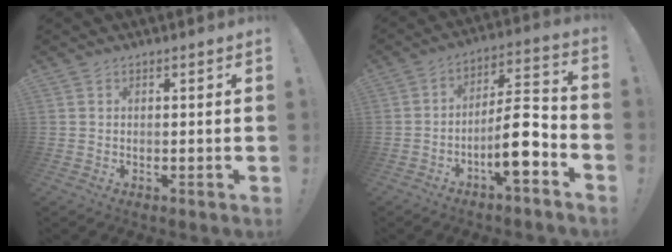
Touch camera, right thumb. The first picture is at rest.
{"total": 12.8, "force": [-5.5, 3.5, 11.0], "torque": [-0.183, 0.029, -0.089]}